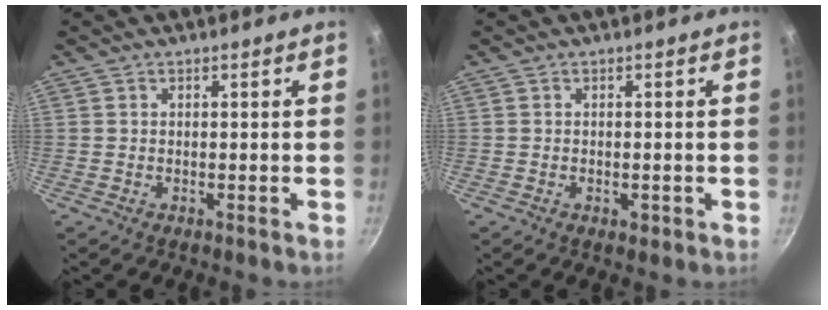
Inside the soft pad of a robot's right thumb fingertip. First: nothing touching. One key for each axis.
{"total": 1.5, "fx": -0.6, "fy": 0.8, "fz": 1.2, "tx": -0.015, "ty": -0.002, "tz": -0.008}